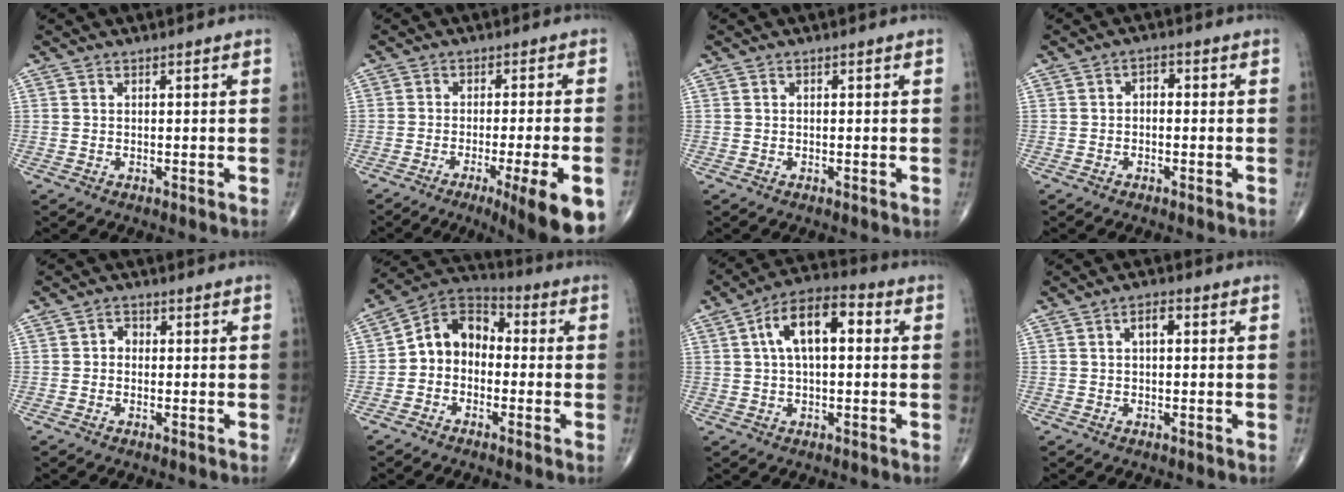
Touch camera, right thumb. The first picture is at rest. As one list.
[{"total": 14.6, "force": [-7.4, 1.8, 12.5], "torque": [-0.126, 0.002, -0.105]}, {"total": 0.0}, {"total": 2.1, "force": [-0.3, 1.4, 1.5], "torque": [-0.010, 0.013, -0.014]}, {"total": 1.9, "force": [-0.2, 1.5, 1.0], "torque": [-0.002, 0.008, -0.010]}, {"total": 9.7, "force": [-1.3, 7.6, 5.9], "torque": [-0.073, 0.042, -0.044]}, {"total": 11.6, "force": [2.2, 5.7, 9.9], "torque": [-0.162, 0.032, 0.026]}, {"total": 2.8, "force": [0.5, 1.4, 2.4], "torque": [-0.033, 0.010, 0.003]}]